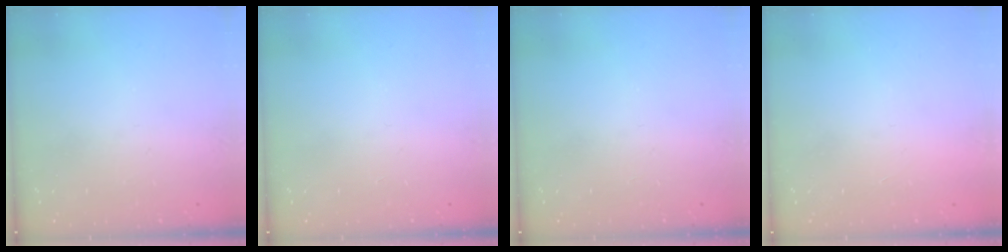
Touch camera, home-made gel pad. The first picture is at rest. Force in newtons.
{"total": 0.0}
{"total": 0.0}
{"total": 1.5, "press": 1.5, "slide": 0.1}